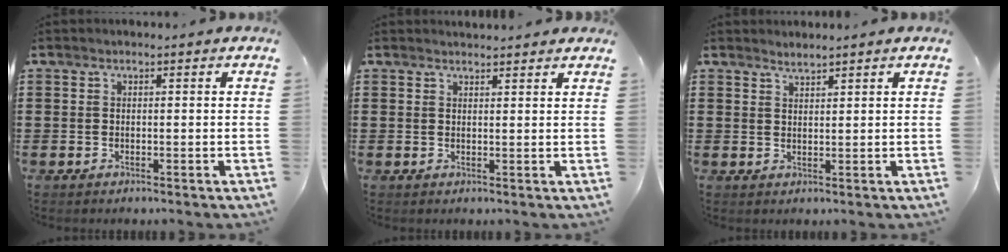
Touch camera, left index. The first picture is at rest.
{"total": 1.5, "force": [1.5, 0.1, 0.0], "torque": [-0.004, 0.002, 0.030]}
{"total": 1.3, "force": [1.3, 0.0, 0.1], "torque": [-0.003, 0.001, 0.026]}